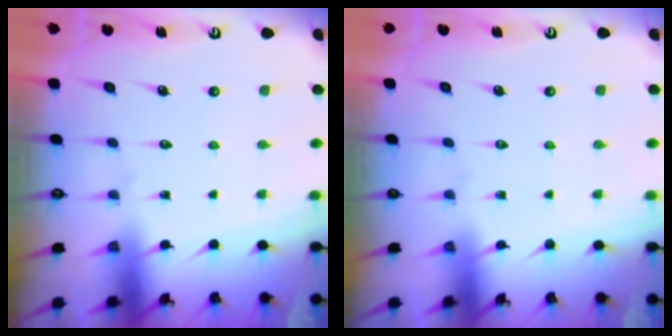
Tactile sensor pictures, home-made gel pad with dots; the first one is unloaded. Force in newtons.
{"total": 0.0}